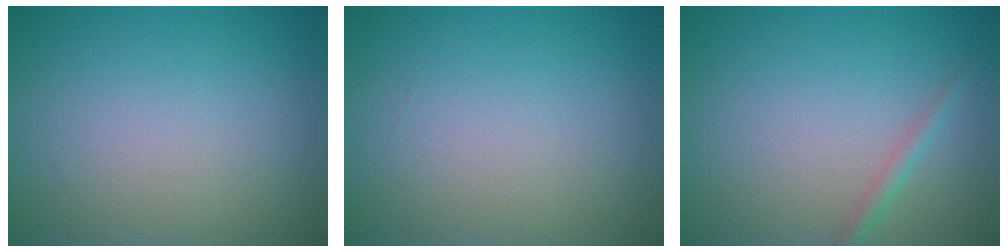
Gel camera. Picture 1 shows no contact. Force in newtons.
{"total": 0.0}
{"total": 1.2, "press": 1.2, "slide": 0.0}